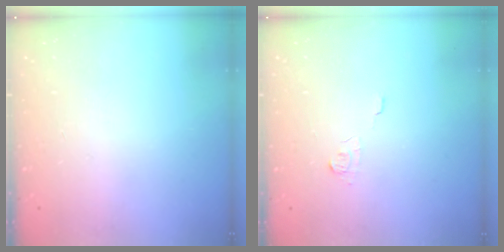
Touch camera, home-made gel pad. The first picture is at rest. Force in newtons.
{"total": 3.6, "press": 3.6, "slide": 0.4}